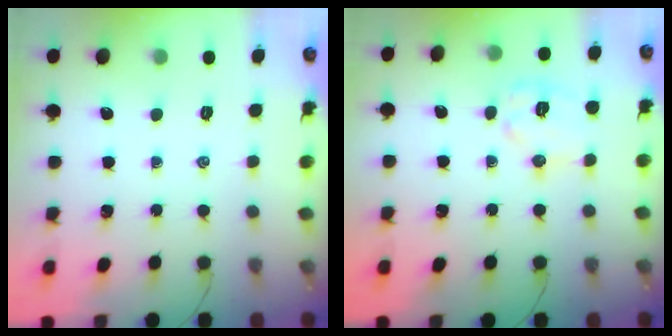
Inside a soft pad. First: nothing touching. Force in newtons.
{"total": 8.9, "press": 8.9, "slide": 0.1}